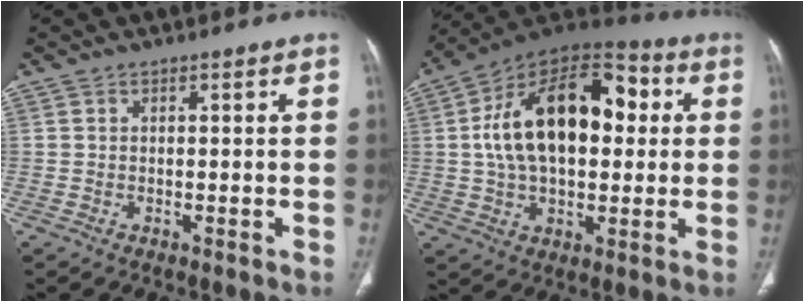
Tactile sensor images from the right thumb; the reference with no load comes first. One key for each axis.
{"total": 23.5, "fx": 3.2, "fy": 13.8, "fz": 18.8, "tx": -0.294, "ty": 0.027, "tz": 0.044}